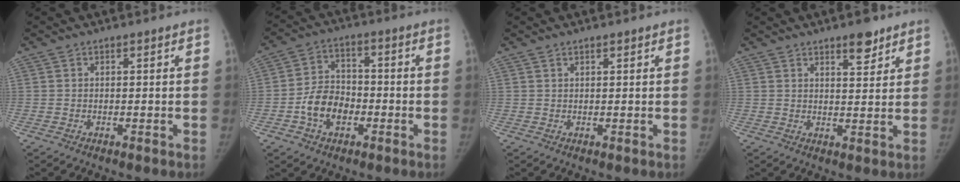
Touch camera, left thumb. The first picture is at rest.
{"total": 9.0, "force": [-2.9, 6.6, 5.5], "torque": [-0.078, 0.026, -0.056]}
{"total": 0.8, "force": [0.6, 0.2, 0.4], "torque": [-0.008, -0.002, 0.011]}
{"total": 5.1, "force": [3.6, 1.8, 3.1], "torque": [-0.029, -0.023, 0.052]}